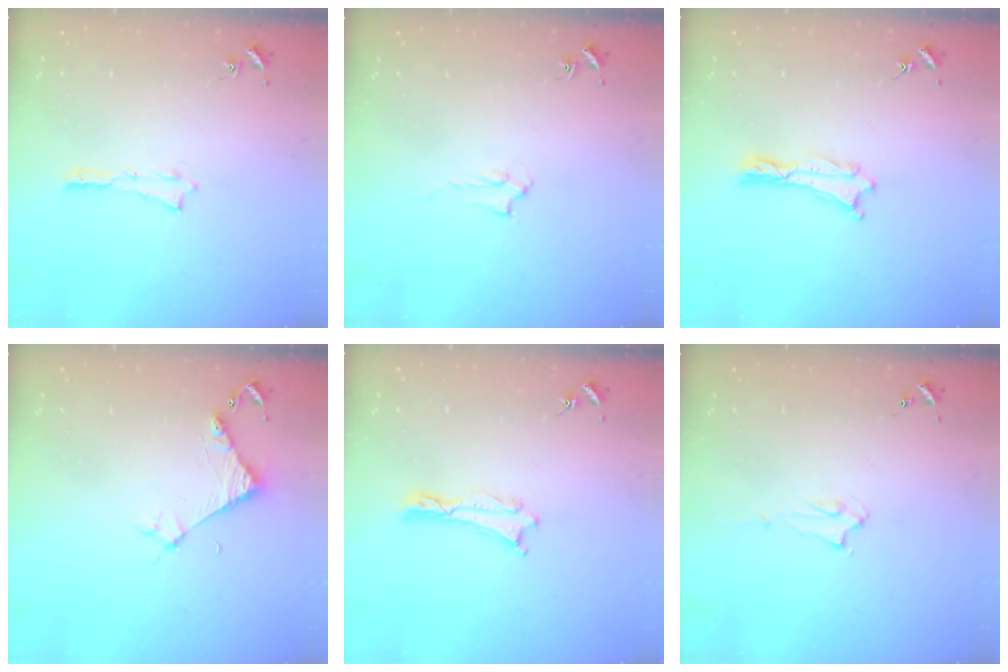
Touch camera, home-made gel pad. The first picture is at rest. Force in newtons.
{"total": 1.4, "press": 1.4, "slide": 0.2}
{"total": 0.0}
{"total": 3.9, "press": 3.9, "slide": 0.3}
{"total": 0.0}
{"total": 2.0, "press": 2.0, "slide": 0.2}